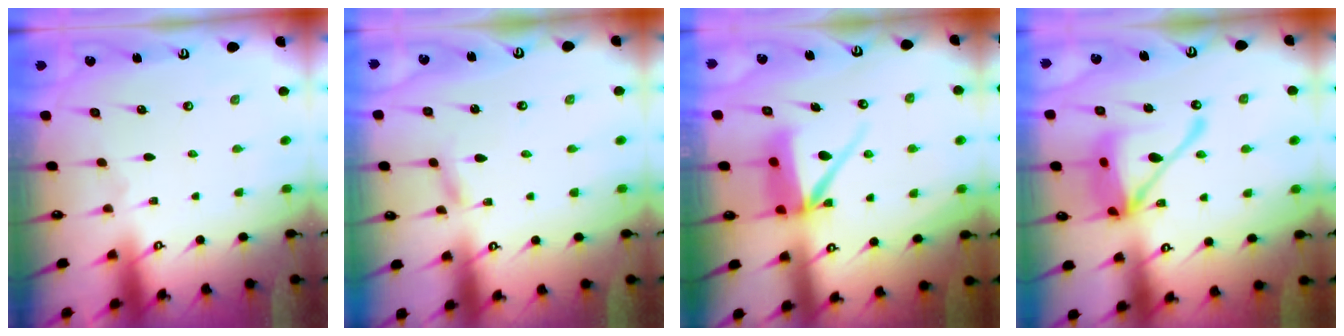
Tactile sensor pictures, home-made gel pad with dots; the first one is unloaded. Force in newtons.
{"total": 2.1, "press": 2.1, "slide": 0.2}
{"total": 9.5, "press": 9.5, "slide": 0.9}
{"total": 17.8, "press": 17.7, "slide": 2.0}